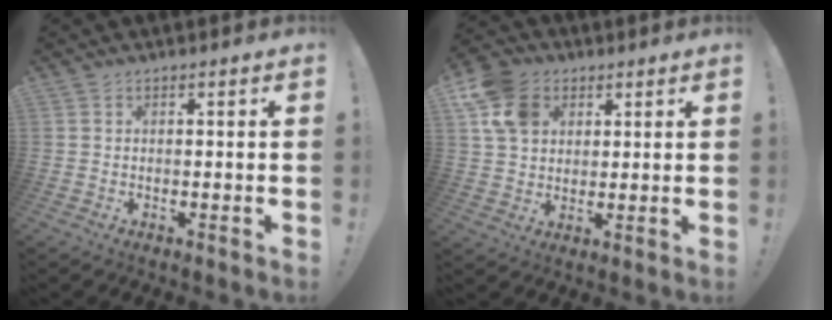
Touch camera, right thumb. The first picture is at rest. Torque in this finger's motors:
{"motor_torque": [0.59, 0.53, 0.07, -0.15, 0.01]}